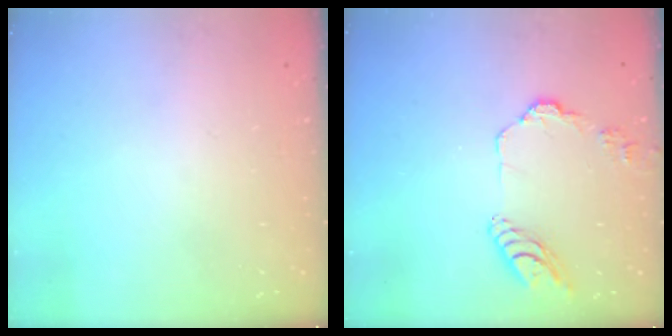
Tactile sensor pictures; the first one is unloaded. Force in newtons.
{"total": 11.0, "press": 11.0, "slide": 1.1}